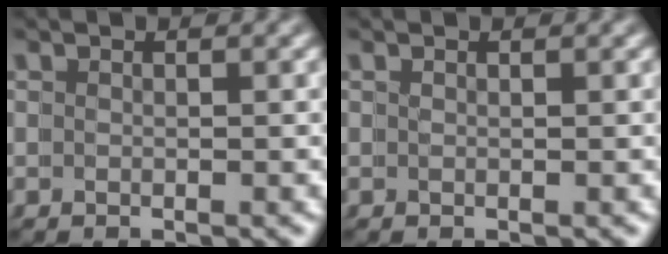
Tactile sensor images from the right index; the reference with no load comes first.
{"total": 0.9, "force": [0.2, -0.3, -0.8], "torque": [0.010, 0.000, 0.002]}